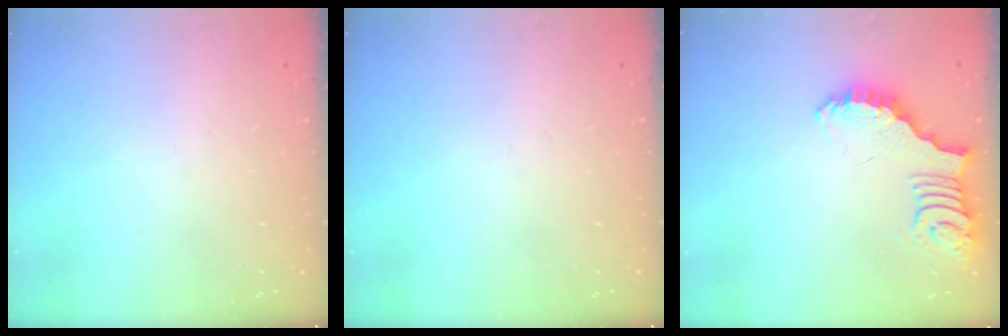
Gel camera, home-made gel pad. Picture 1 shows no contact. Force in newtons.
{"total": 0.0}
{"total": 2.5, "press": 2.5, "slide": 0.5}